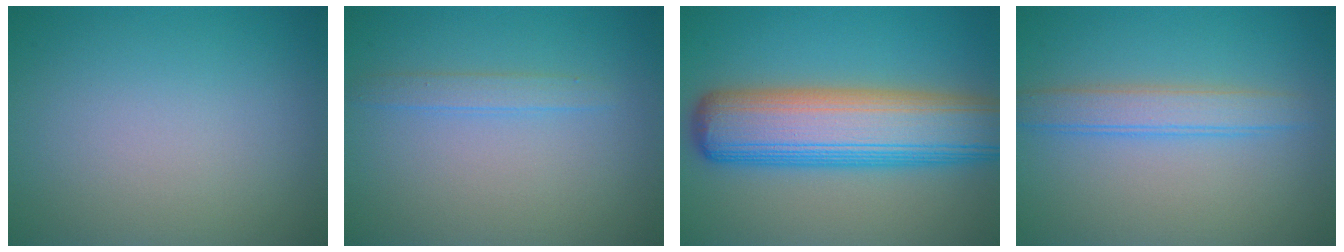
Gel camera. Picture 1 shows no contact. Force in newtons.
{"total": 1.4, "press": 1.4, "slide": 0.1}
{"total": 11.2, "press": 11.2, "slide": 0.4}
{"total": 3.0, "press": 2.9, "slide": 0.2}